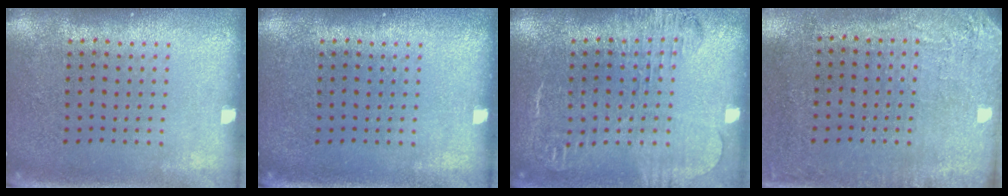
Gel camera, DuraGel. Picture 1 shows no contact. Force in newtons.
{"total": 0.0}
{"total": 1.8, "press": 1.7, "slide": 0.7}
{"total": 2.7, "press": 2.2, "slide": 1.5}